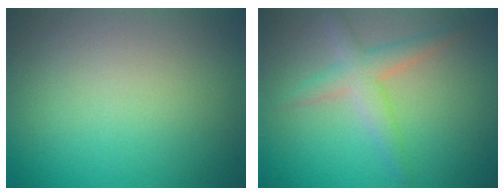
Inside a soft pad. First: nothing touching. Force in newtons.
{"total": 3.0, "press": 3.0, "slide": 0.2}